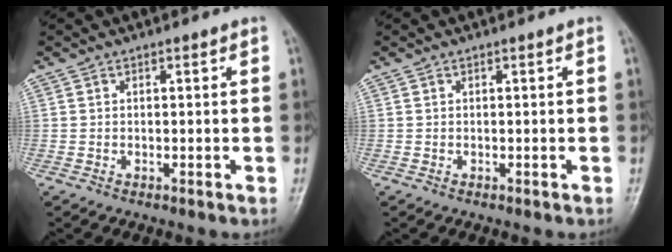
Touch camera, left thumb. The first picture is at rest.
{"total": 0.0}